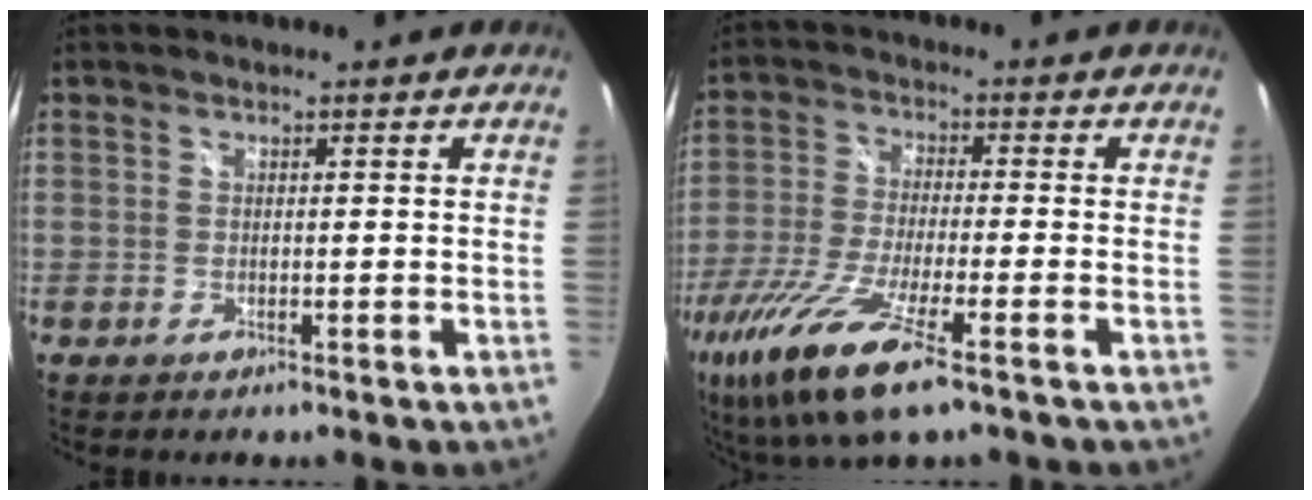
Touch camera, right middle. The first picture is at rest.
{"total": 16.3, "force": [-9.5, 3.1, 12.9], "torque": [-0.271, -0.059, -0.180]}